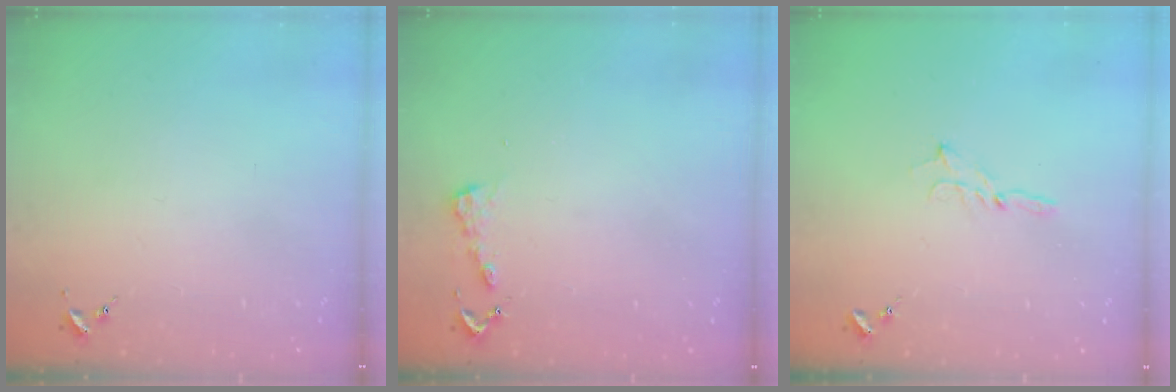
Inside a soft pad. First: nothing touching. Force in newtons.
{"total": 4.6, "press": 4.6, "slide": 0.4}
{"total": 2.5, "press": 2.5, "slide": 0.2}